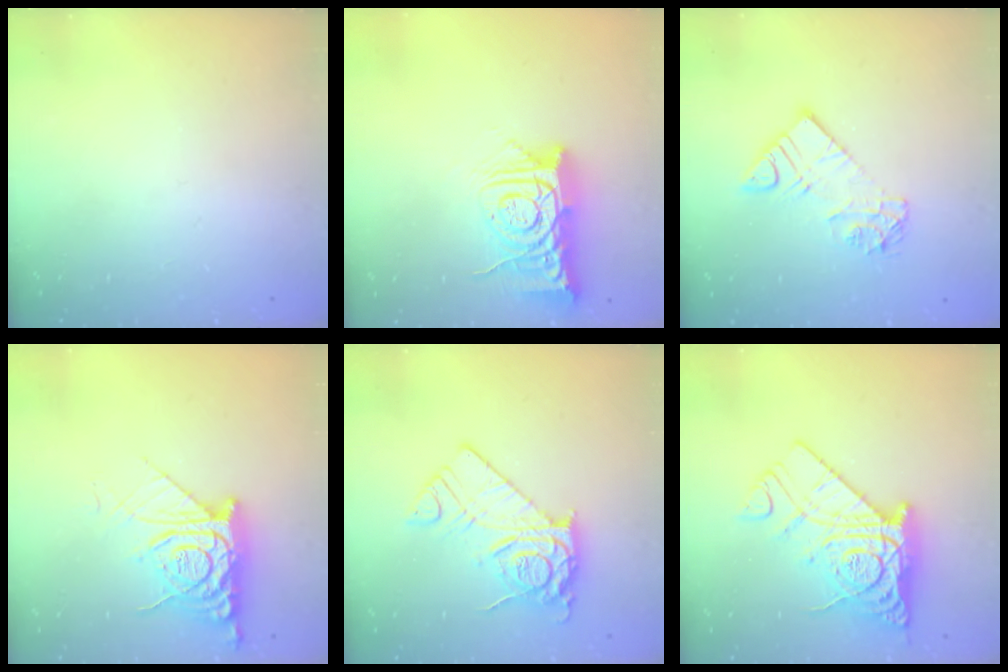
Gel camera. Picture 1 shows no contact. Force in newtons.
{"total": 13.2, "press": 13.1, "slide": 1.3}
{"total": 9.4, "press": 9.4, "slide": 1.0}
{"total": 12.2, "press": 12.1, "slide": 1.3}
{"total": 11.5, "press": 11.5, "slide": 1.2}
{"total": 18.3, "press": 18.2, "slide": 2.0}